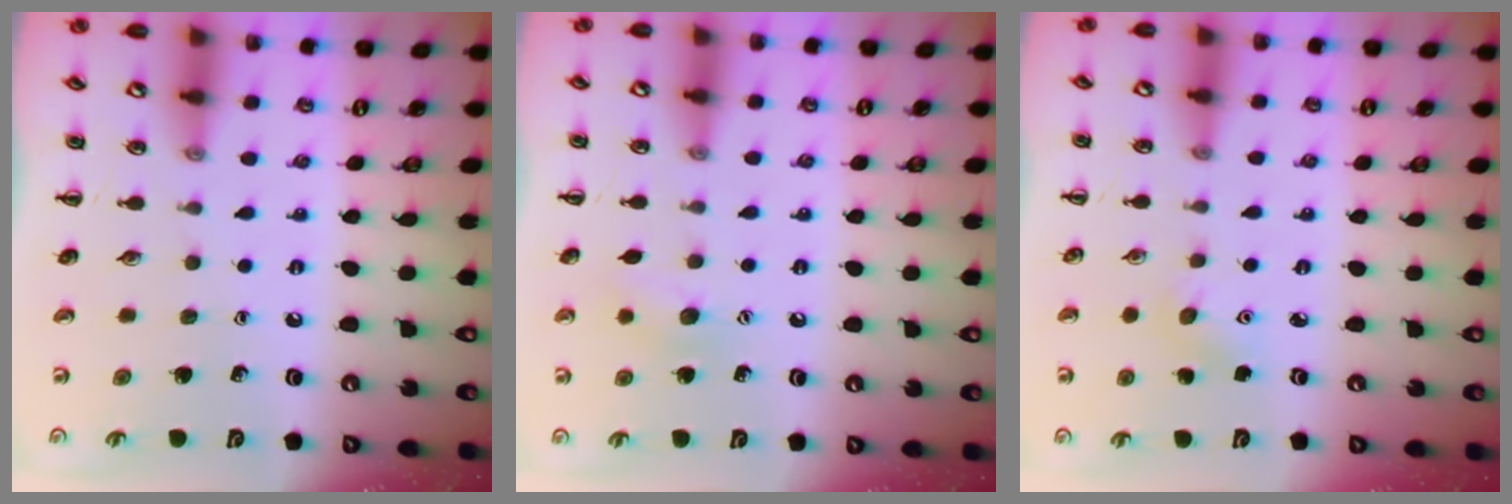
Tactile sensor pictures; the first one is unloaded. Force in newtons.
{"total": 6.9, "press": 6.7, "slide": 1.5}
{"total": 4.9, "press": 4.7, "slide": 1.4}